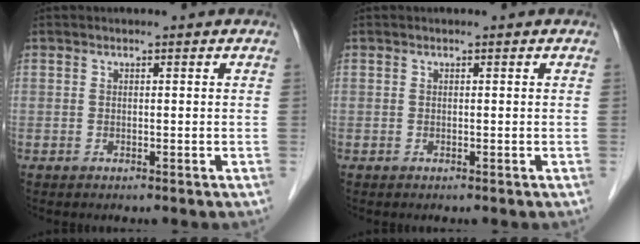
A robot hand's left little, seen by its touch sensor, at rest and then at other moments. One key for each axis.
{"total": 0.0}